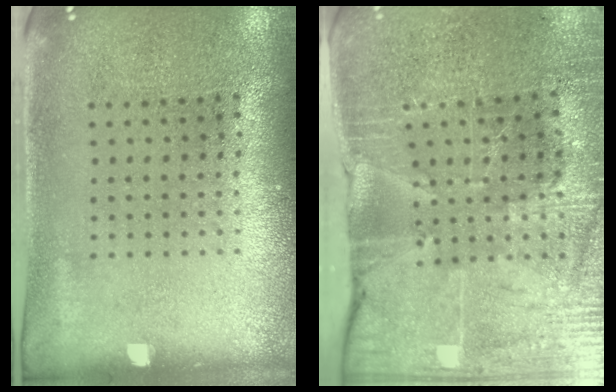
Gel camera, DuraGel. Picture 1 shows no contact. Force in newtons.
{"total": 3.5, "press": 3.4, "slide": 0.7}